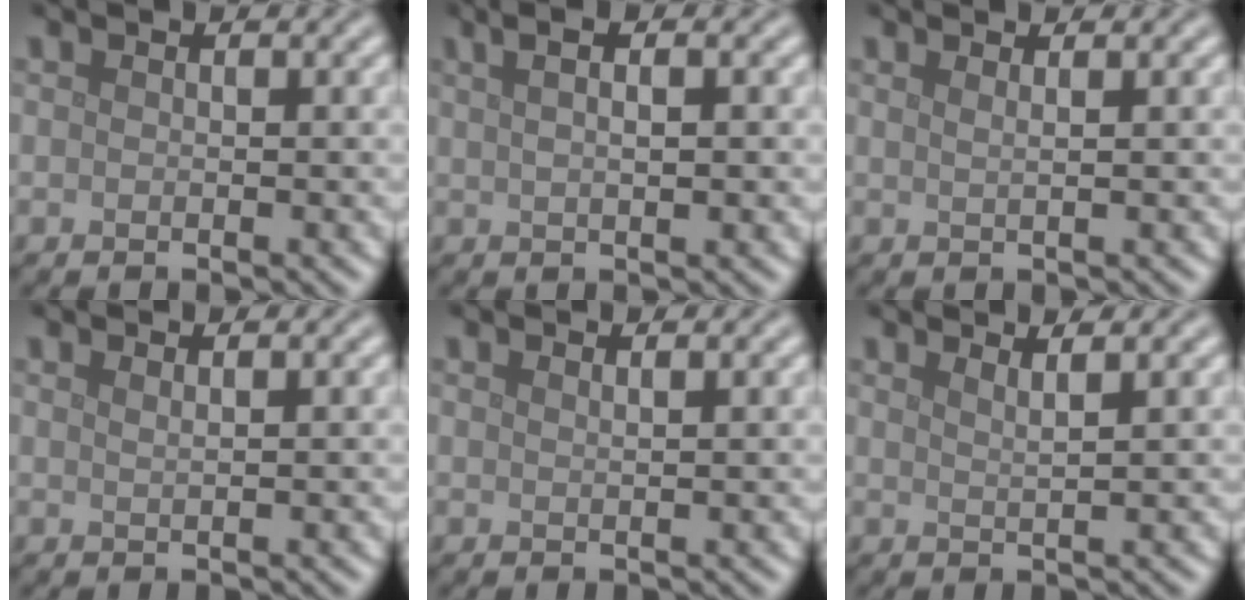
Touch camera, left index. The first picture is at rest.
{"total": 4.4, "force": [2.0, 1.8, 3.4], "torque": [-0.037, 0.018, 0.013]}
{"total": 1.8, "force": [1.0, 0.8, 1.2], "torque": [0.001, -0.002, -0.005]}
{"total": 1.4, "force": [0.9, 0.6, 0.9], "torque": [0.000, 0.000, 0.000]}
{"total": 1.3, "force": [0.9, 0.5, 0.8], "torque": [0.000, 0.002, 0.000]}
{"total": 2.0, "force": [1.5, 0.6, 1.2], "torque": [-0.008, 0.009, 0.009]}